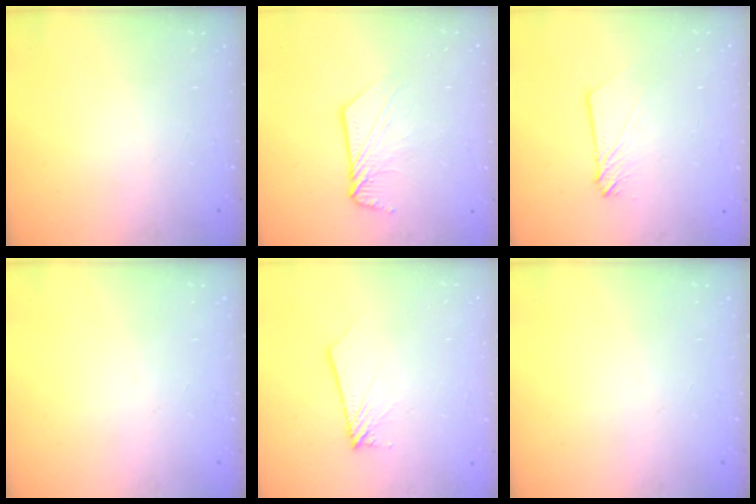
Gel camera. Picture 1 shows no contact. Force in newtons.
{"total": 8.3, "press": 8.3, "slide": 0.3}
{"total": 4.1, "press": 4.1, "slide": 0.4}
{"total": 0.0}
{"total": 2.7, "press": 2.7, "slide": 0.2}
{"total": 0.0}